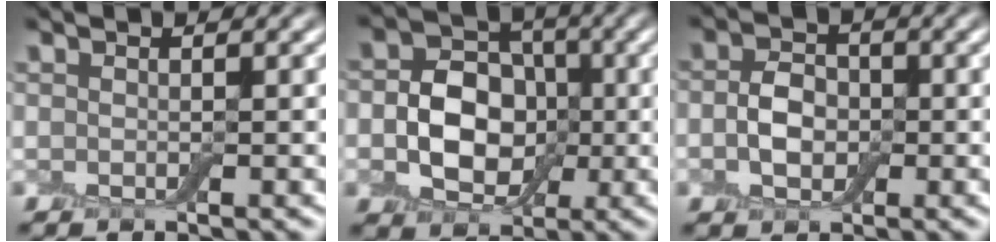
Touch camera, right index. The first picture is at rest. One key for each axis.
{"total": 6.2, "fx": -0.5, "fy": 5.0, "fz": 3.6, "tx": -0.052, "ty": 0.006, "tz": -0.019}
{"total": 2.8, "fx": -0.4, "fy": 2.3, "fz": 1.7, "tx": -0.033, "ty": 0.005, "tz": -0.014}